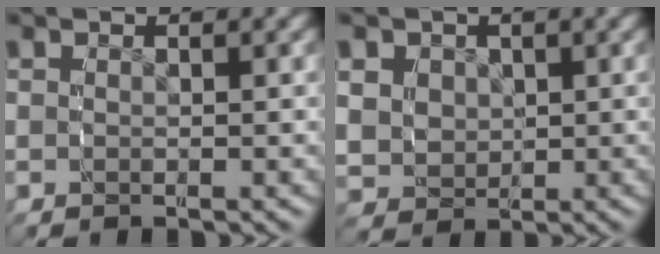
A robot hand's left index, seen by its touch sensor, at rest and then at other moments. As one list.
[{"total": 6.0, "force": [0.5, 5.4, 2.6], "torque": [-0.070, -0.030, 0.026]}]